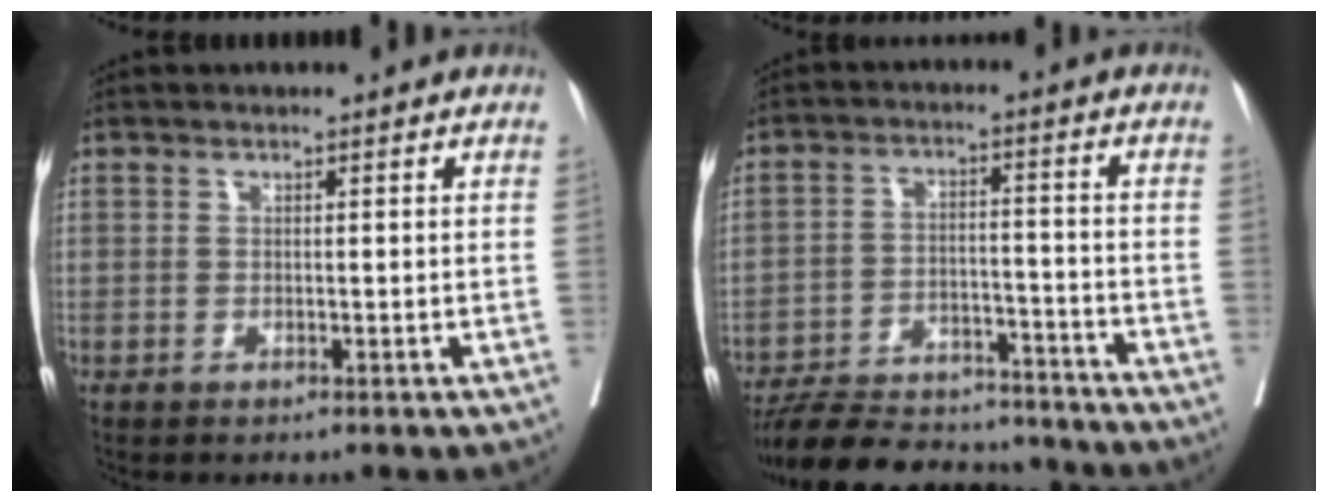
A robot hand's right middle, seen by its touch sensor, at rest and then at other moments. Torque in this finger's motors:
{"motor_torque": [0.90, -1.24, 0.04, 0.02]}